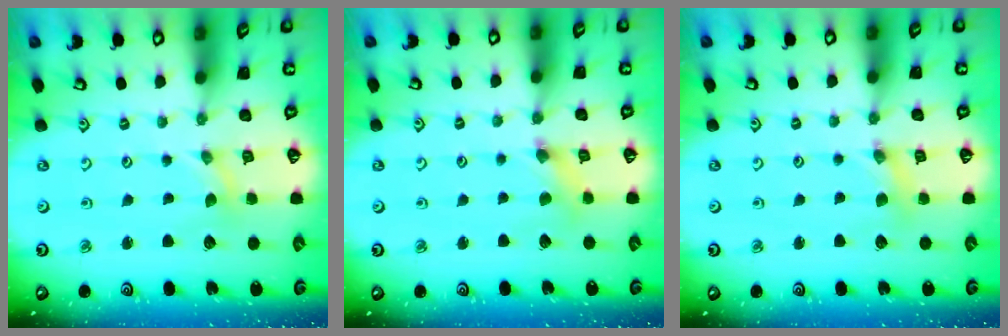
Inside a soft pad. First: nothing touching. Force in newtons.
{"total": 2.4, "press": 2.4, "slide": 0.4}
{"total": 2.9, "press": 2.9, "slide": 0.3}